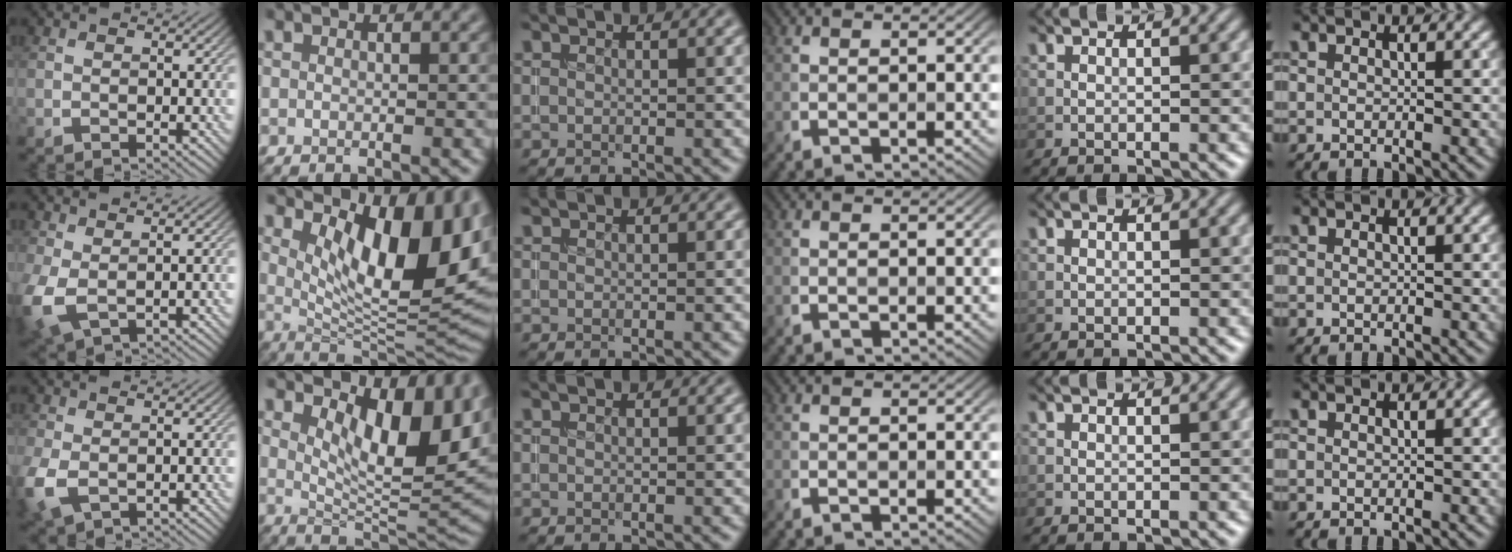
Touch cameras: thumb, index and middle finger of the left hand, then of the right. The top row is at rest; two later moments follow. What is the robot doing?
{"motion": "insert", "object": "coin"}